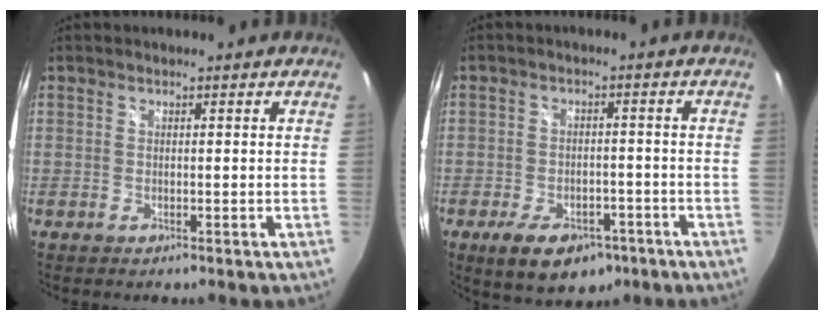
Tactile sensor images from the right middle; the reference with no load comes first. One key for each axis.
{"total": 10.5, "fx": -6.4, "fy": 5.8, "fz": 5.9, "tx": -0.123, "ty": -0.008, "tz": -0.087}